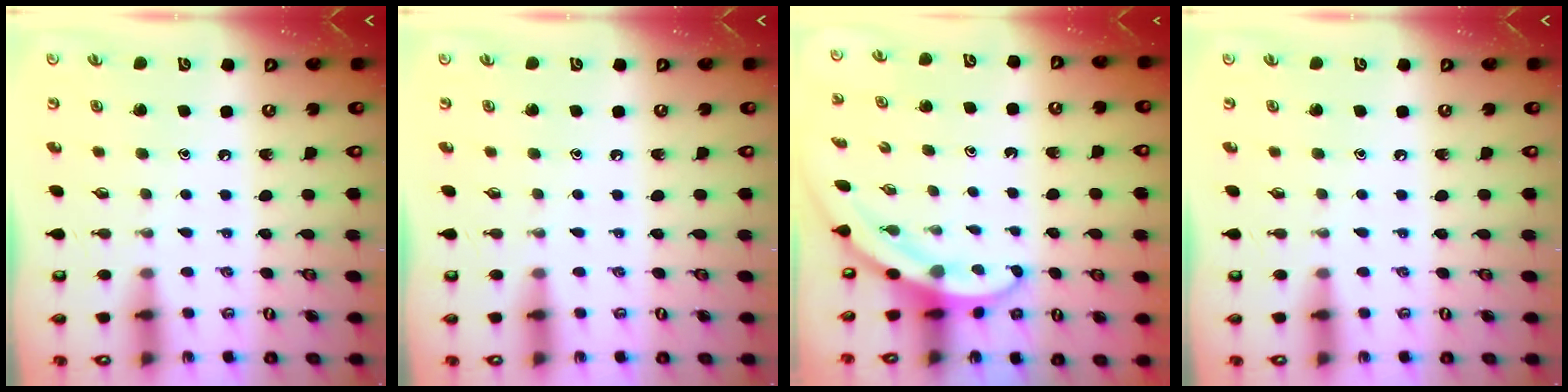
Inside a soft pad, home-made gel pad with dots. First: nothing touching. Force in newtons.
{"total": 0.0}
{"total": 3.1, "press": 3.1, "slide": 0.2}
{"total": 0.0}